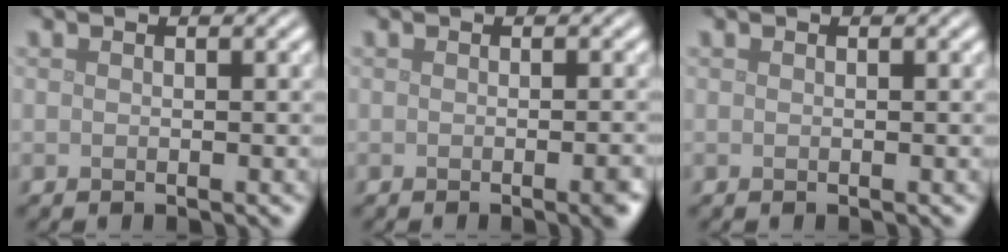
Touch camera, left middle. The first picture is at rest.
{"total": 2.2, "force": [-0.7, 0.6, 2.0], "torque": [-0.017, 0.001, -0.011]}
{"total": 0.0}